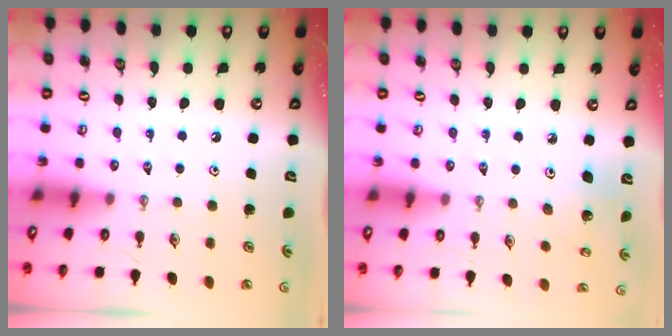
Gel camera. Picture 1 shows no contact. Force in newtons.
{"total": 3.6, "press": 3.5, "slide": 0.7}